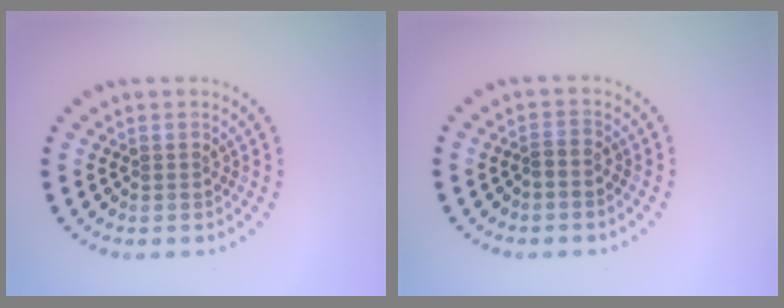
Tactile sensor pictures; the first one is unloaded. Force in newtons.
{"total": 0.6, "press": 0.4, "slide": 0.5}